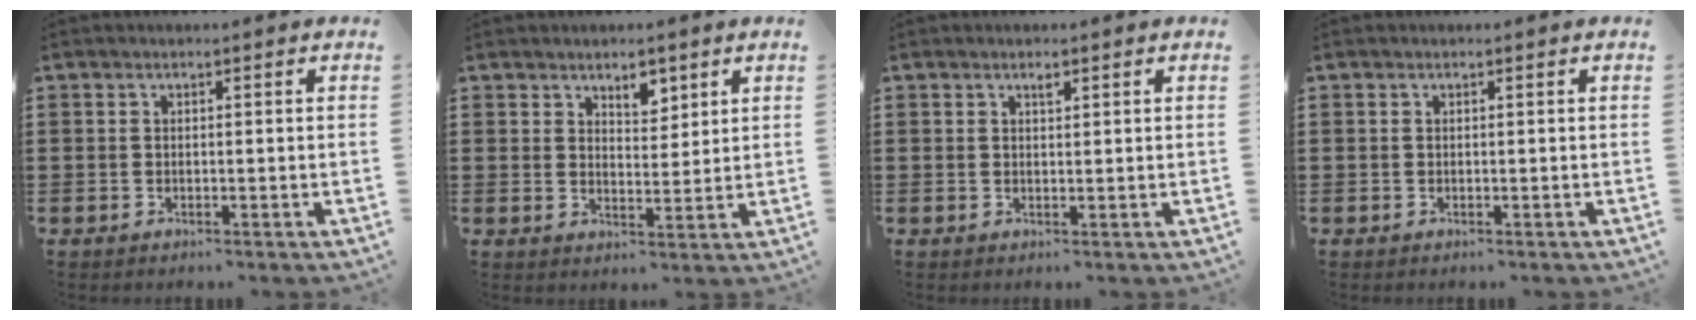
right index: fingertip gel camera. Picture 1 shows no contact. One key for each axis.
{"total": 3.6, "fx": 2.7, "fy": 1.8, "fz": 1.4, "tx": -0.020, "ty": 0.002, "tz": 0.047}
{"total": 0.9, "fx": 0.6, "fy": 0.3, "fz": 0.6, "tx": -0.012, "ty": 0.001, "tz": 0.010}
{"total": 0.0}